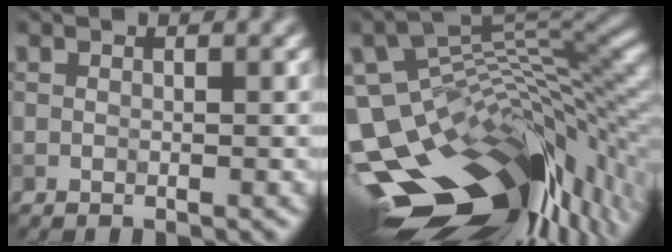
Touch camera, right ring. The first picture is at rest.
{"total": 16.0, "force": [-3.9, 7.1, 13.8], "torque": [-0.236, -0.017, -0.052]}